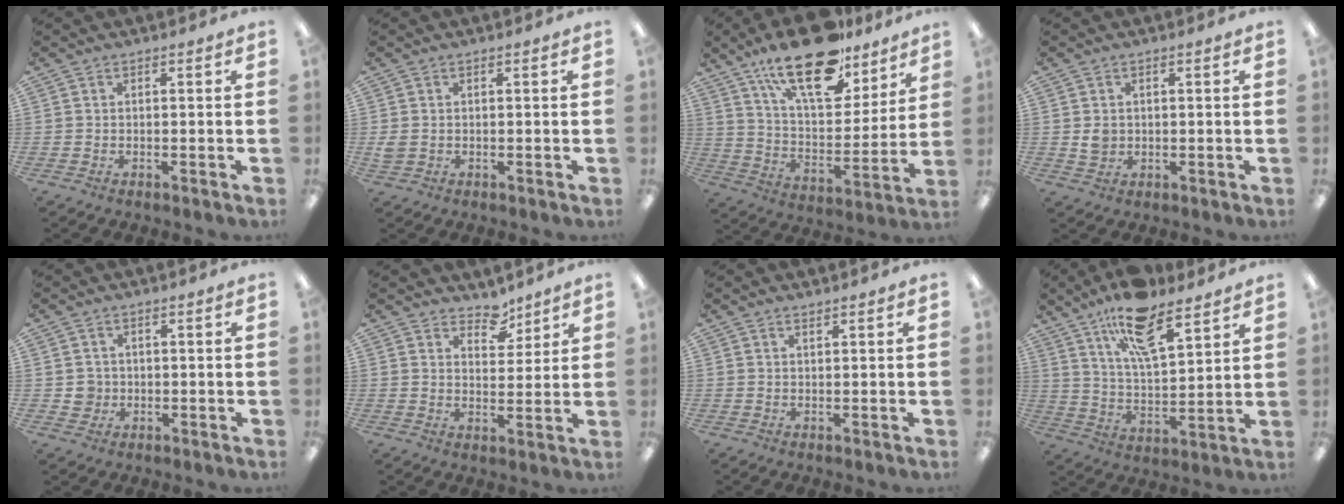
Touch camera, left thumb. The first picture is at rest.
{"total": 1.7, "force": [0.3, 1.3, 0.9], "torque": [-0.019, 0.004, 0.004]}
{"total": 23.0, "force": [16.1, 9.5, 13.4], "torque": [-0.215, -0.091, 0.276]}
{"total": 2.7, "force": [0.6, 2.3, 1.2], "torque": [-0.018, 0.000, 0.009]}
{"total": 2.8, "force": [0.2, 2.8, 0.4], "torque": [-0.005, 0.000, 0.001]}
{"total": 6.9, "force": [5.6, 3.4, 2.0], "torque": [-0.016, -0.034, 0.099]}
{"total": 1.0, "force": [0.9, 0.1, 0.4], "torque": [-0.009, -0.001, 0.016]}
{"total": 15.7, "force": [11.0, 5.4, 9.9], "torque": [-0.168, -0.047, 0.185]}